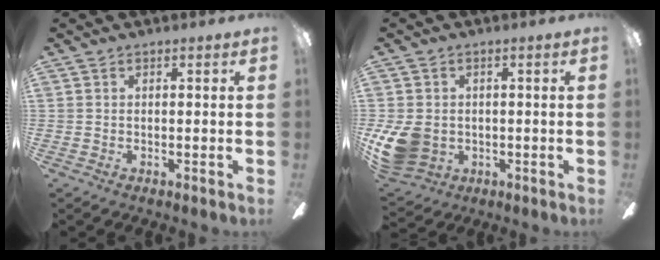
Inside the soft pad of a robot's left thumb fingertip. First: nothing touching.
{"total": 9.7, "force": [-1.1, 8.1, 5.3], "torque": [-0.119, 0.001, -0.017]}